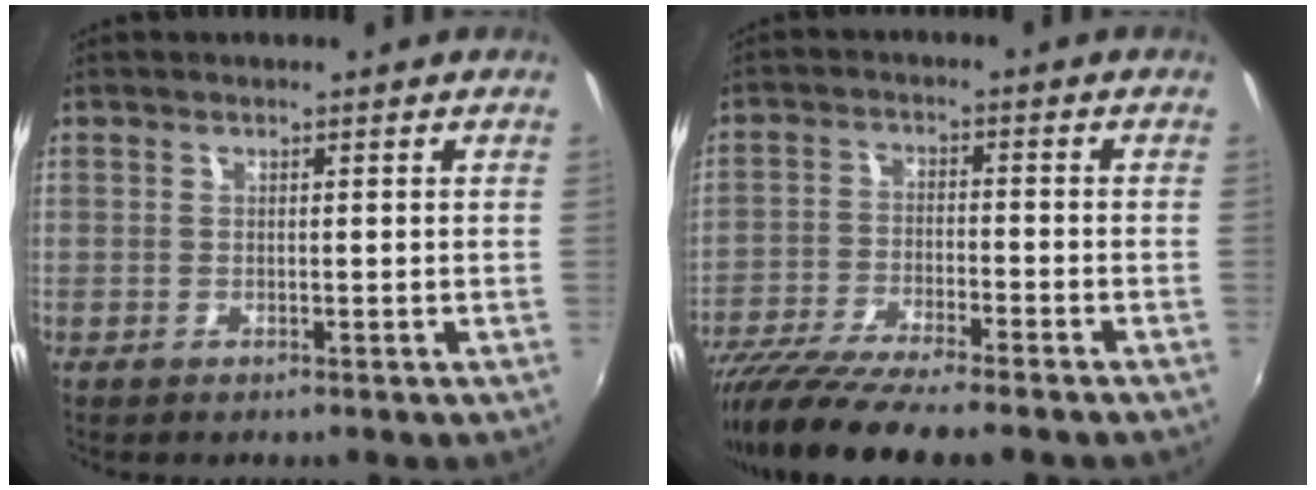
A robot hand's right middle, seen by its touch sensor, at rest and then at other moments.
{"total": 13.6, "force": [-11.3, 1.1, 7.4], "torque": [-0.158, -0.044, -0.198]}